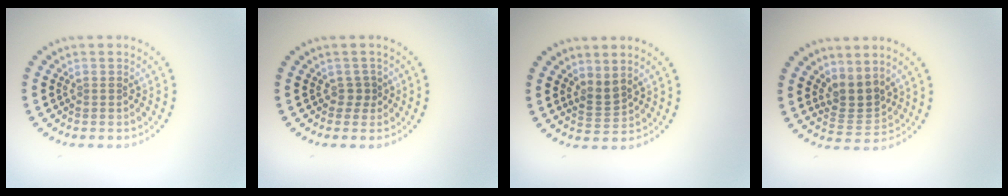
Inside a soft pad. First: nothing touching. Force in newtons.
{"total": 0.9, "press": 0.7, "slide": 0.5}
{"total": 1.7, "press": 1.3, "slide": 1.1}
{"total": 2.8, "press": 2.1, "slide": 1.9}